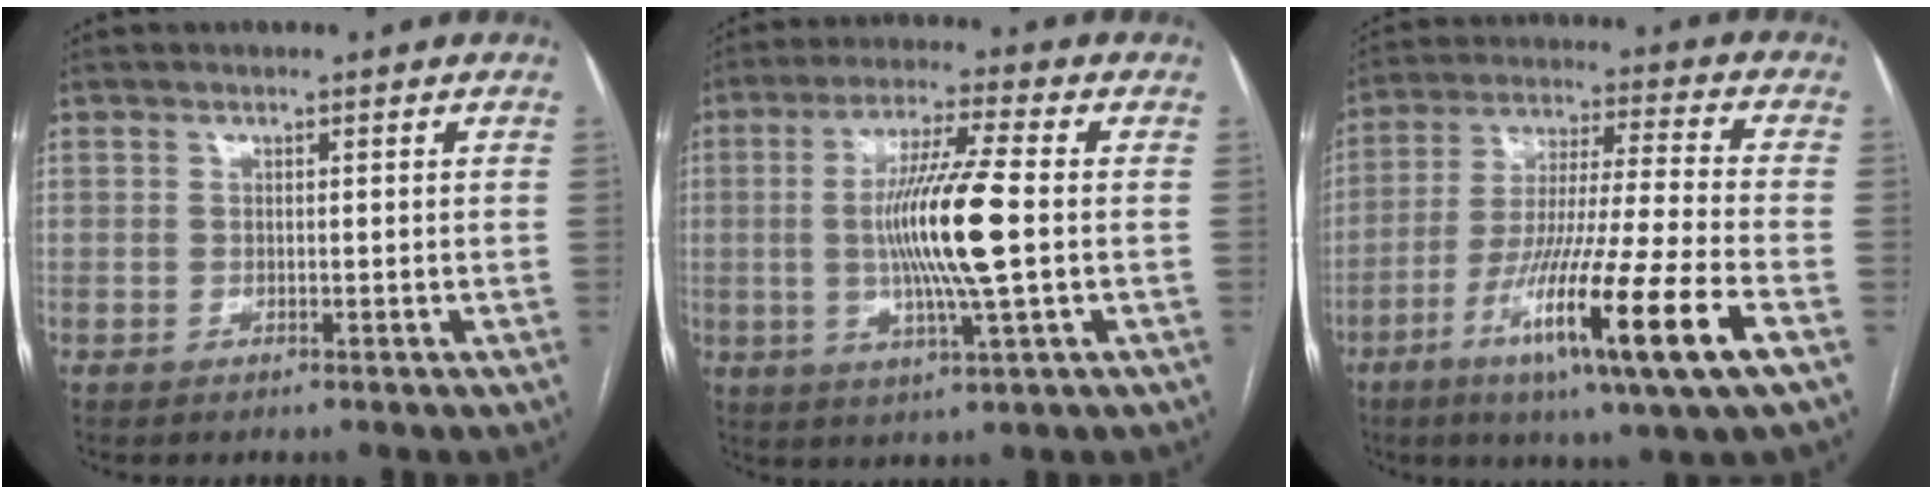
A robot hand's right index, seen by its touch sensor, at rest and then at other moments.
{"total": 12.5, "force": [-0.4, 0.1, 12.5], "torque": [-0.240, -0.005, -0.009]}
{"total": 19.5, "force": [-8.6, -0.8, 17.5], "torque": [-0.319, -0.040, -0.153]}